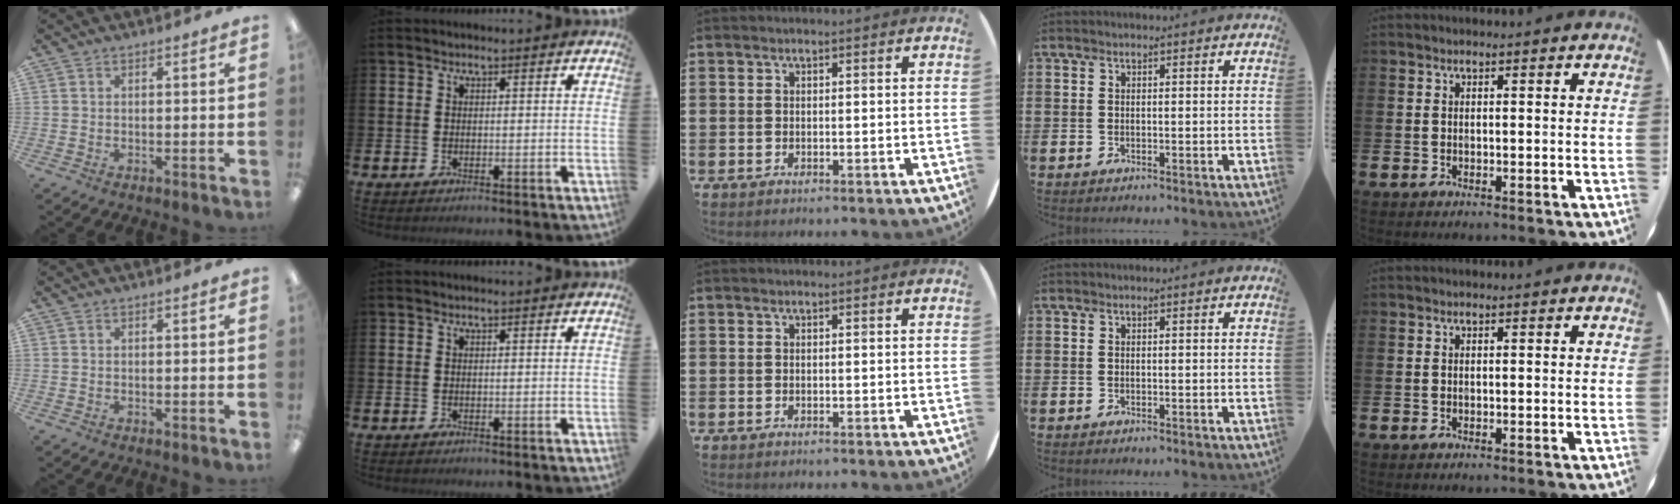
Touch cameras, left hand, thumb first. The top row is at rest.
{}